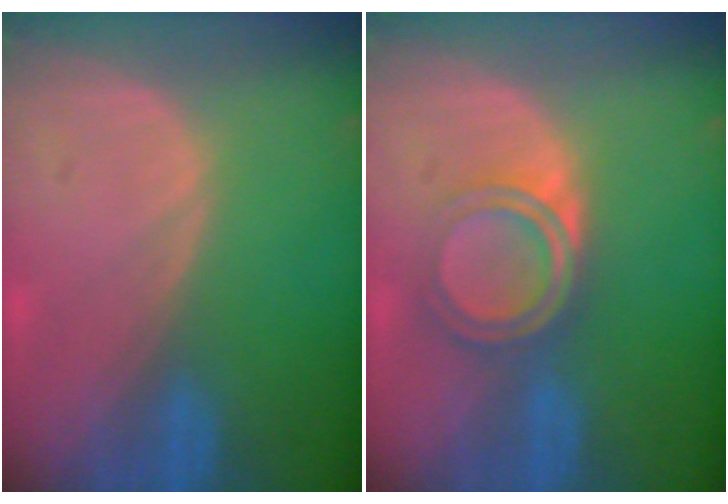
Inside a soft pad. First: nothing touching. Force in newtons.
{"total": 5.2, "press": 4.8, "slide": 1.9}